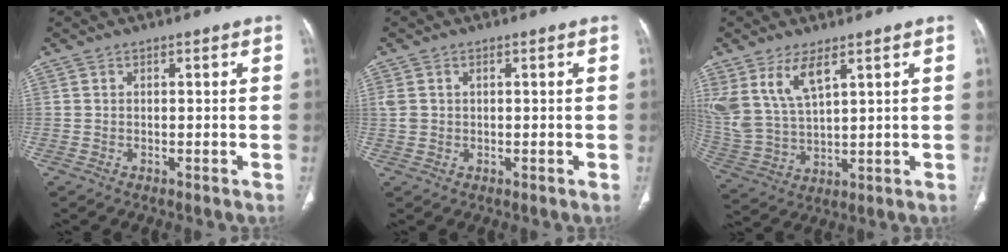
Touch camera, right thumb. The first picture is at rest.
{"total": 2.3, "force": [0.5, 1.8, 1.4], "torque": [-0.039, 0.008, 0.016]}
{"total": 10.9, "force": [6.0, 4.7, 7.8], "torque": [-0.164, -0.022, 0.135]}